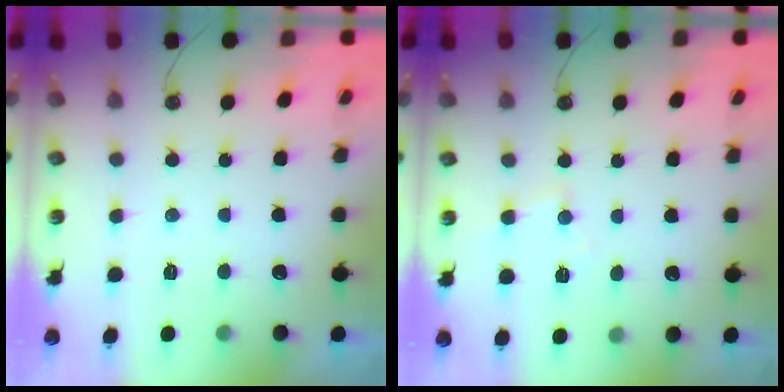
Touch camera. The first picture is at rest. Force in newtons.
{"total": 5.5, "press": 5.4, "slide": 0.7}